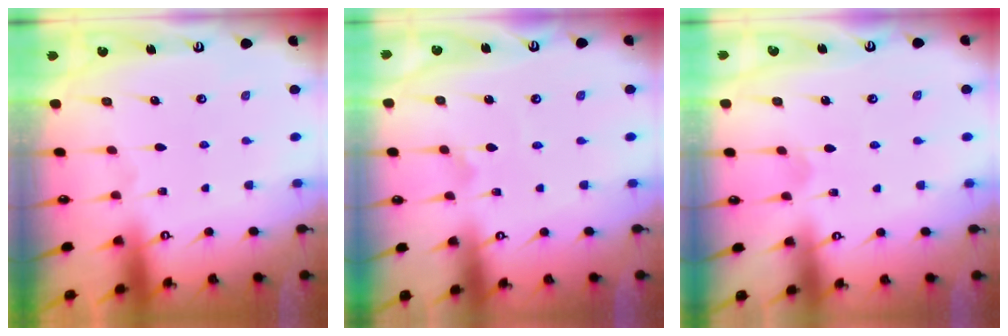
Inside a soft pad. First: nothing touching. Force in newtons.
{"total": 0.6, "press": 0.6, "slide": 0.0}
{"total": 2.0, "press": 2.0, "slide": 0.1}